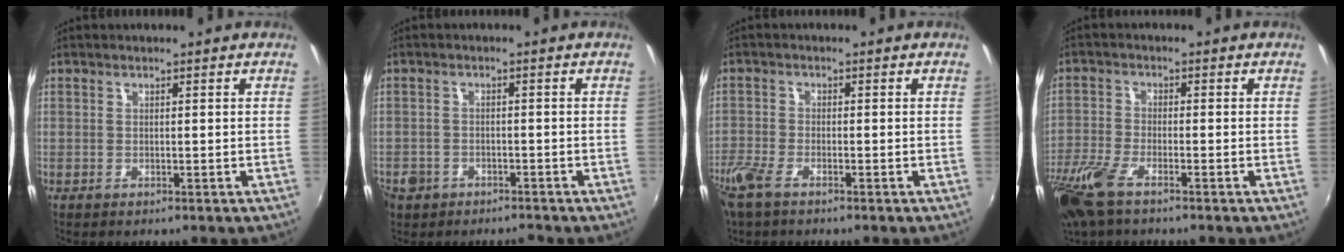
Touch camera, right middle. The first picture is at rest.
{"total": 4.7, "force": [-3.0, 3.4, 1.1], "torque": [-0.044, -0.003, -0.051]}
{"total": 5.4, "force": [-4.0, 1.9, 3.2], "torque": [-0.087, -0.012, -0.084]}
{"total": 10.3, "force": [-6.9, 3.3, 6.8], "torque": [-0.170, -0.033, -0.142]}